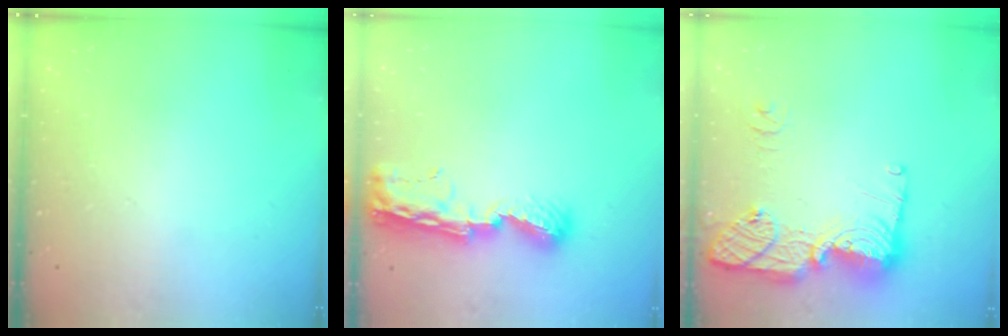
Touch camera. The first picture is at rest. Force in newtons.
{"total": 9.8, "press": 9.7, "slide": 1.0}
{"total": 15.6, "press": 15.6, "slide": 1.3}